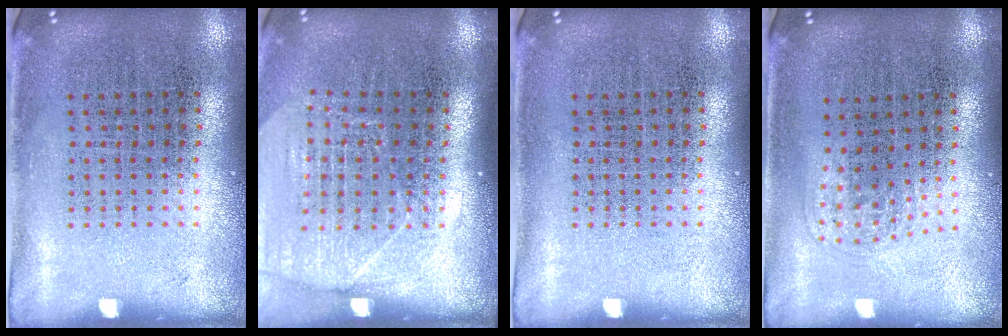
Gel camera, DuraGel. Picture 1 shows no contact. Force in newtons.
{"total": 1.7, "press": 1.5, "slide": 0.8}
{"total": 0.0}
{"total": 1.0, "press": 0.6, "slide": 0.8}